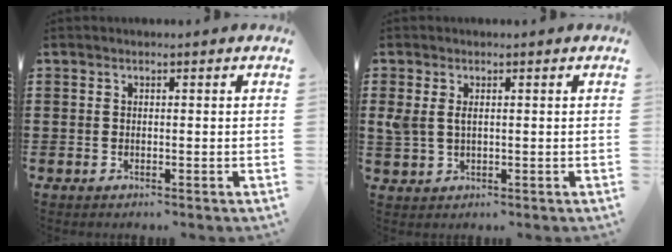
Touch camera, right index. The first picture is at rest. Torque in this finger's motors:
{"motor_torque": [0.29, -0.22, 0.08, 0.09]}